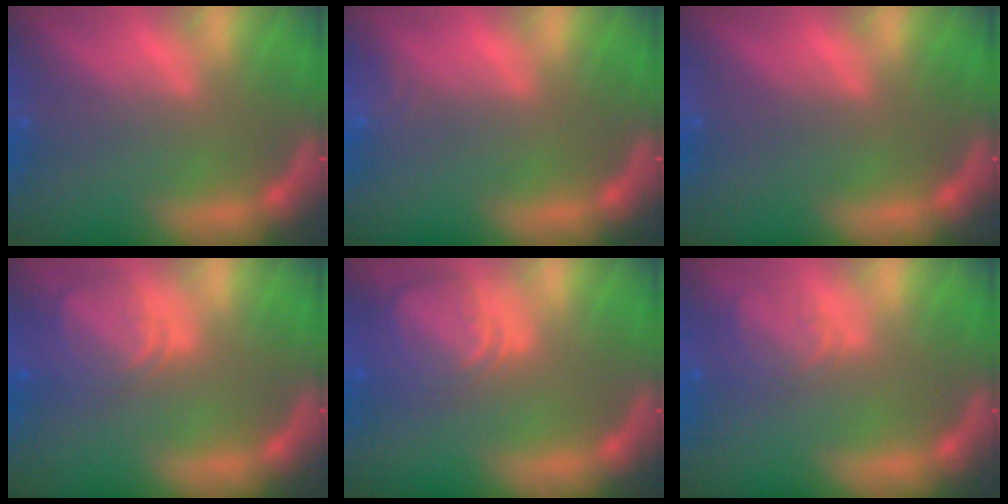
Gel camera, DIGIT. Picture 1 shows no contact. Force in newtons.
{"total": 1.9}
{"total": 0.0}
{"total": 5.0}
{"total": 6.1}
{"total": 2.9}